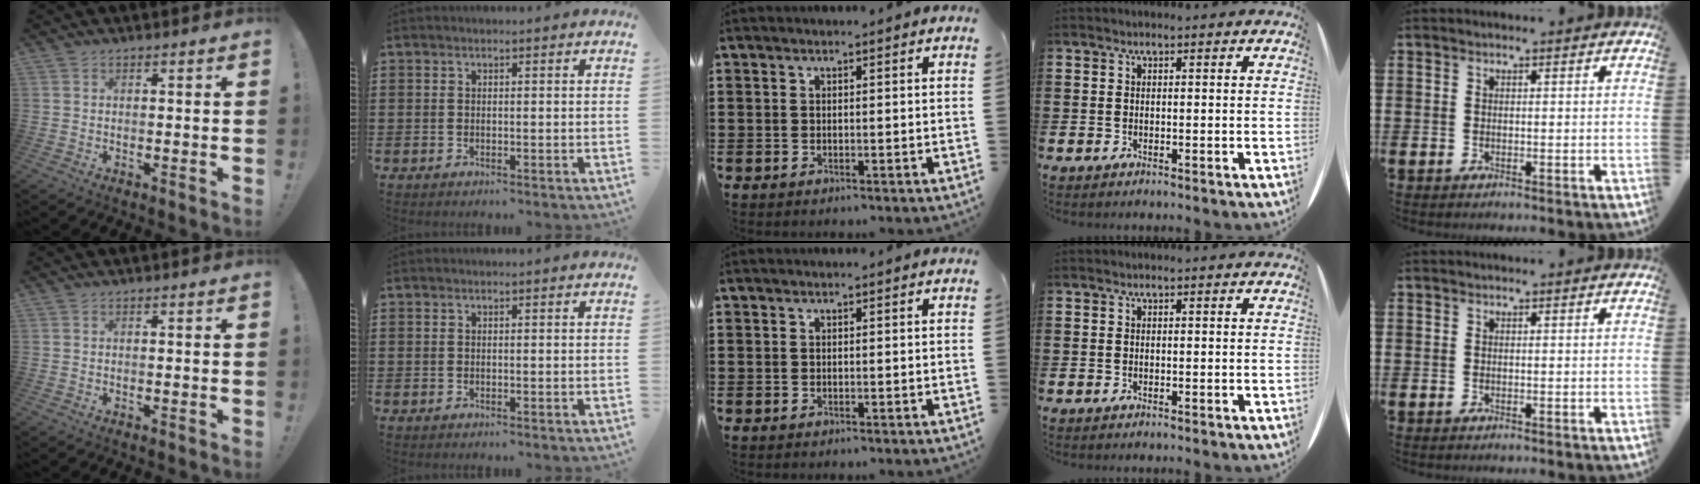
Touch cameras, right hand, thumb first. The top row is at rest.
{}